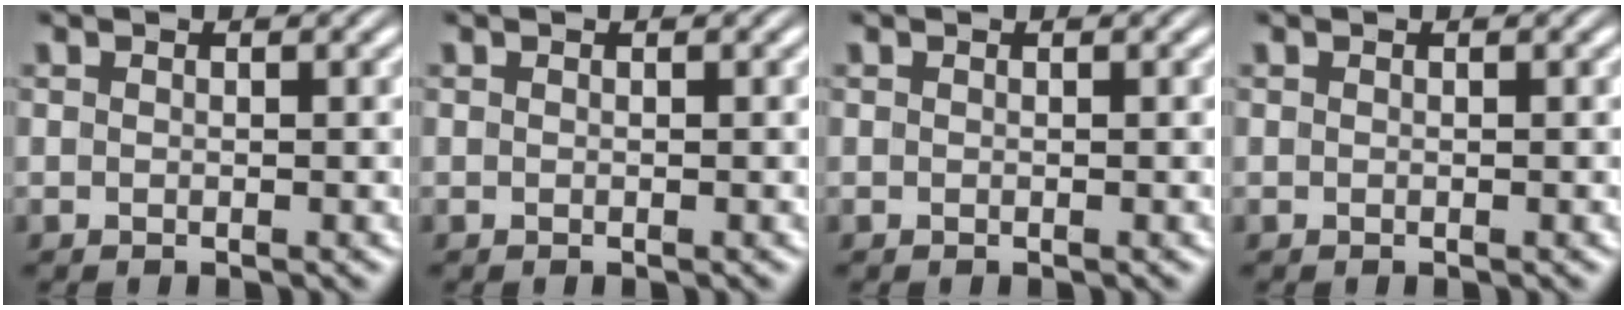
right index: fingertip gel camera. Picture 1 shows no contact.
{"total": 0.0}
{"total": 0.0}
{"total": 0.0}